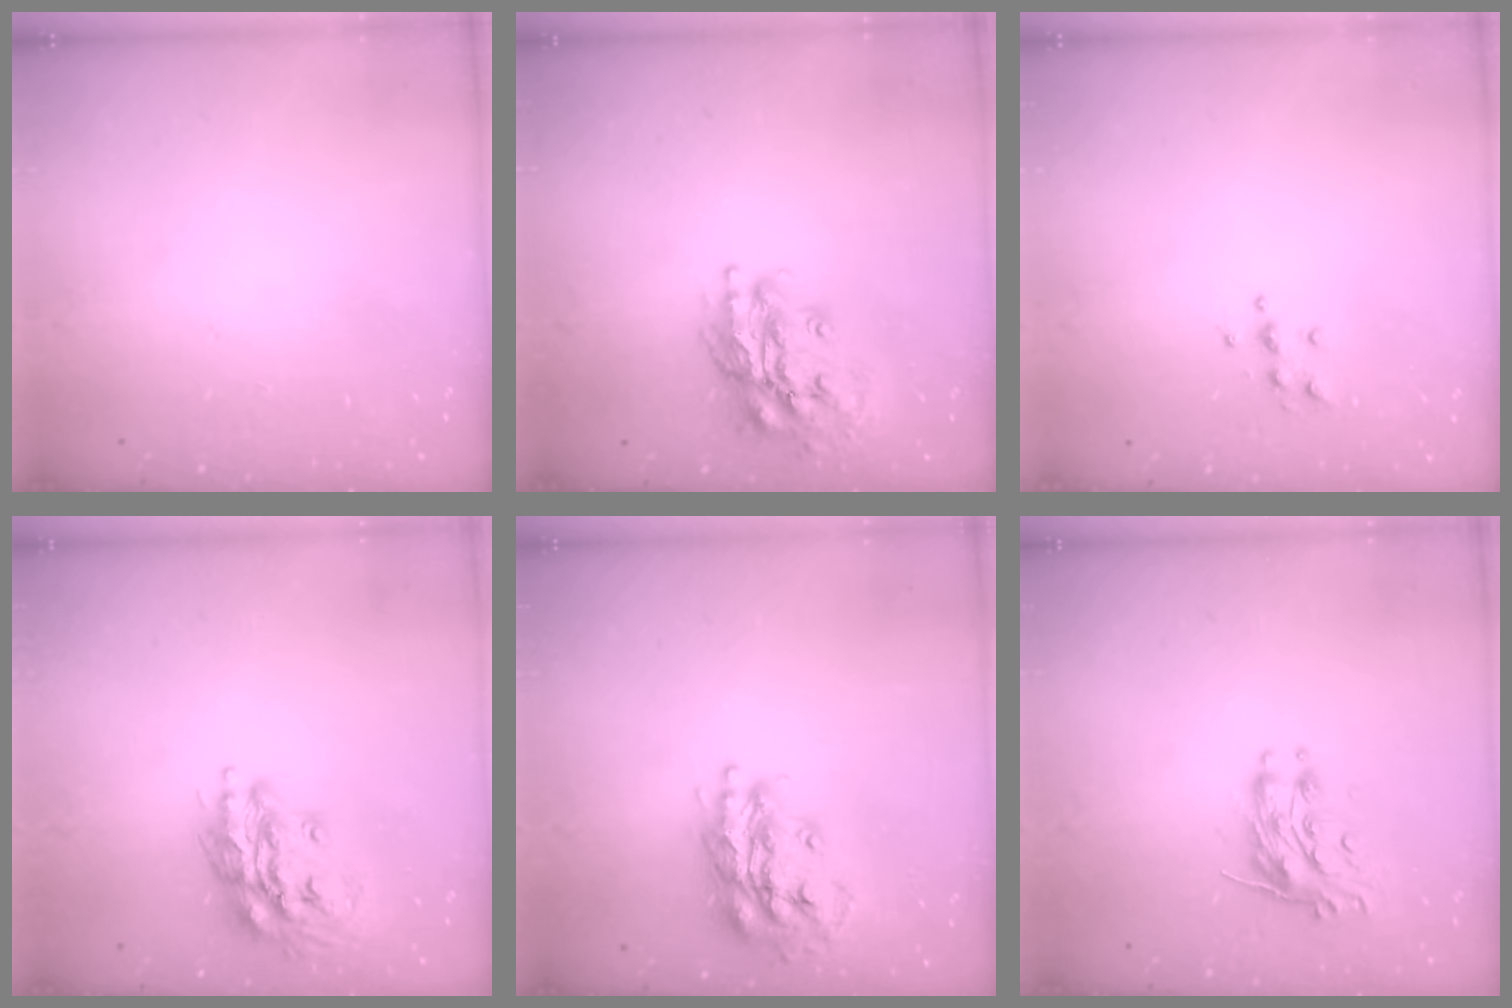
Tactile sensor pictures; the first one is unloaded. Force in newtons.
{"total": 17.4, "press": 17.3, "slide": 2.4}
{"total": 4.3, "press": 4.3, "slide": 0.6}
{"total": 15.3, "press": 15.2, "slide": 1.9}
{"total": 17.4, "press": 17.4, "slide": 1.1}
{"total": 10.4, "press": 10.4, "slide": 0.5}